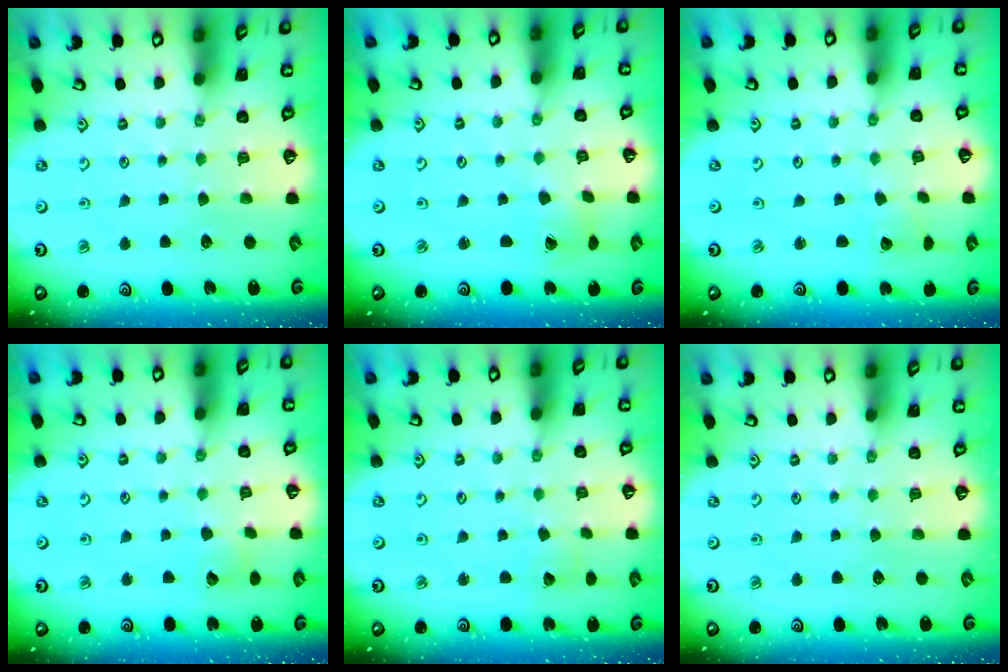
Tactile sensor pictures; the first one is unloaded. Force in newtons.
{"total": 1.2, "press": 1.2, "slide": 0.2}
{"total": 2.0, "press": 2.0, "slide": 0.1}
{"total": 5.2, "press": 5.1, "slide": 0.8}
{"total": 2.1, "press": 2.1, "slide": 0.2}
{"total": 0.0}